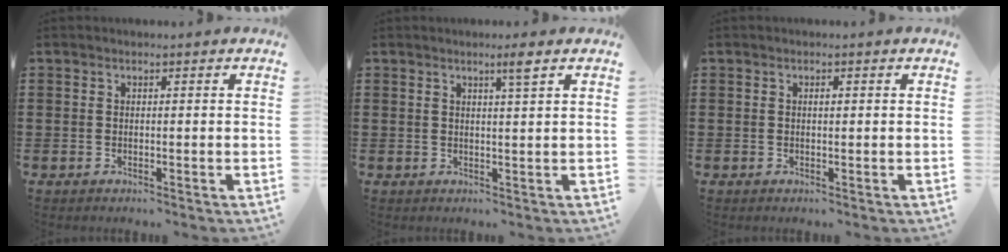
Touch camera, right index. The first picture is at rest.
{"total": 2.6, "force": [1.6, -0.3, 1.9], "torque": [-0.023, -0.011, 0.023]}
{"total": 0.7, "force": [0.1, 0.2, 0.6], "torque": [-0.013, -0.001, 0.002]}